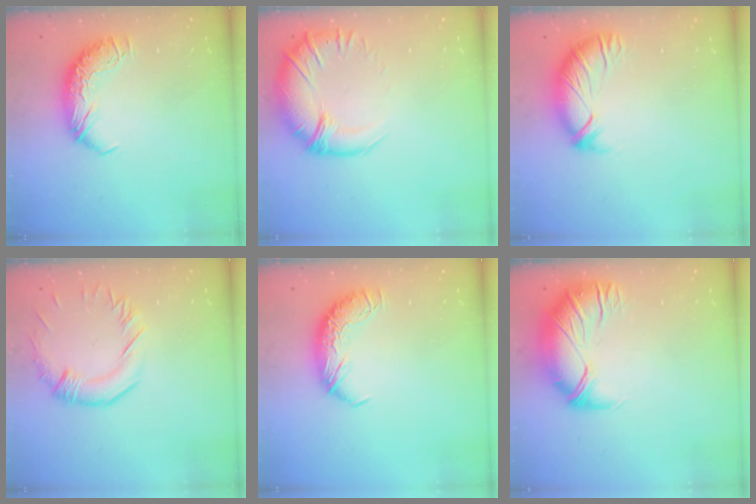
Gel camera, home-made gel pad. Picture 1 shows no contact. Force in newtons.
{"total": 2.8, "press": 0.5, "slide": 2.8}
{"total": 2.4, "press": 1.9, "slide": 1.5}
{"total": 0.7, "press": 0.0, "slide": 0.7}
{"total": 0.0}
{"total": 2.7, "press": 0.8, "slide": 2.6}